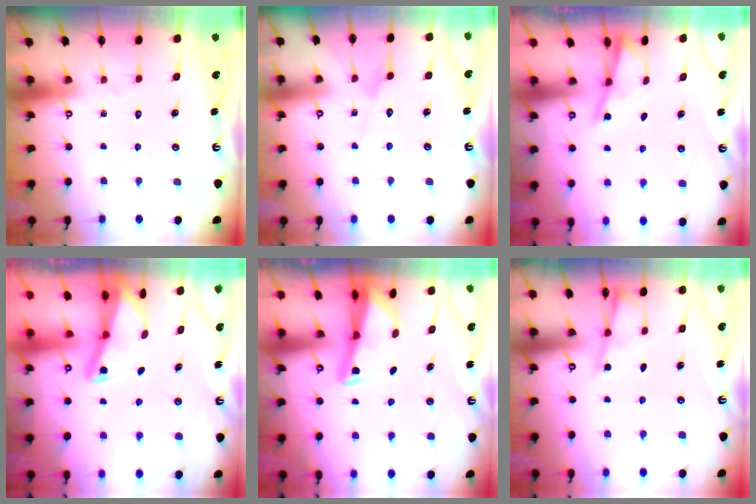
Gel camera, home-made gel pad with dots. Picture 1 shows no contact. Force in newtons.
{"total": 2.7, "press": 2.7, "slide": 0.3}
{"total": 2.5, "press": 2.5, "slide": 0.4}
{"total": 2.1, "press": 2.1, "slide": 0.3}
{"total": 2.5, "press": 2.5, "slide": 0.5}
{"total": 3.4, "press": 3.4, "slide": 0.4}